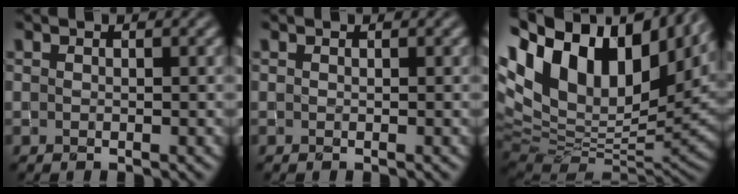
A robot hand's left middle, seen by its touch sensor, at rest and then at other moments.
{"total": 0.0}
{"total": 19.0, "force": [7.1, 11.1, 13.7], "torque": [-0.254, 0.022, 0.159]}